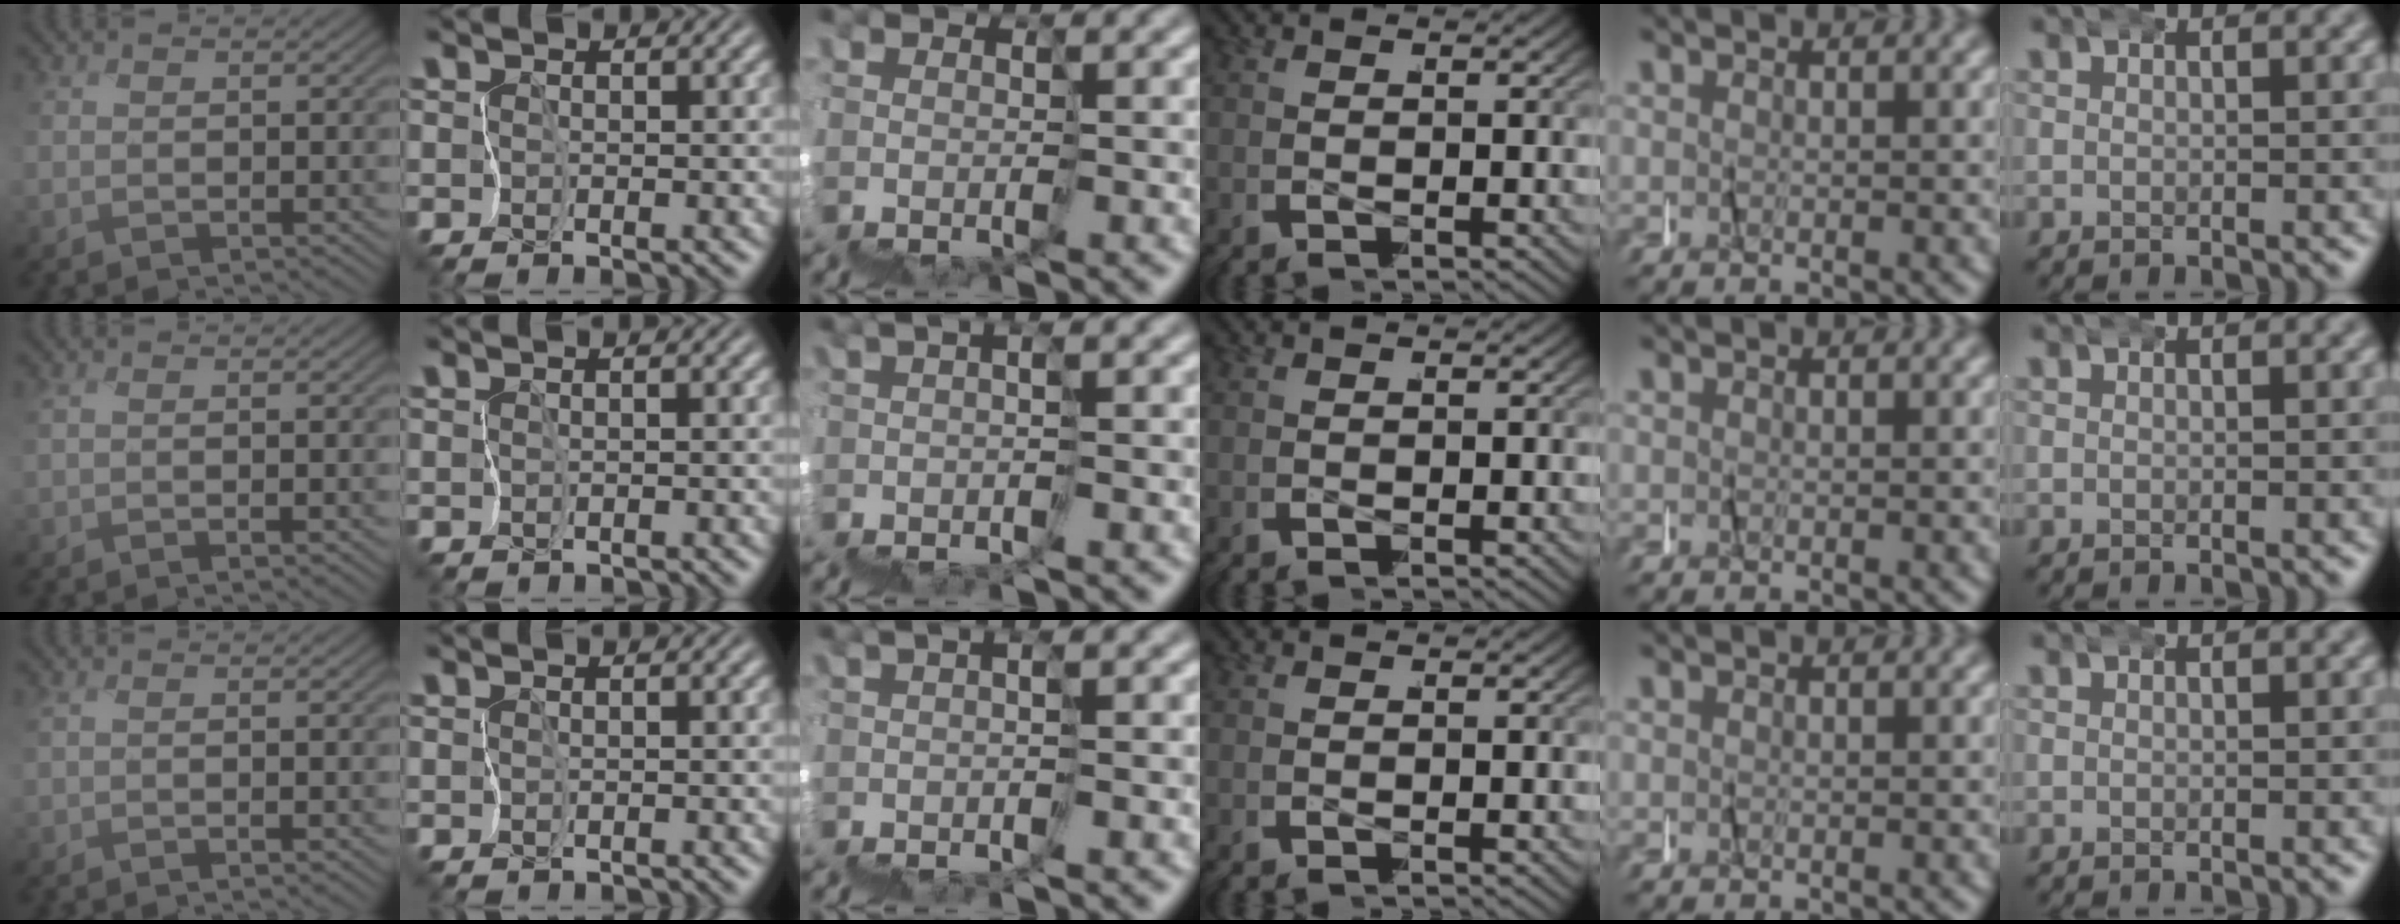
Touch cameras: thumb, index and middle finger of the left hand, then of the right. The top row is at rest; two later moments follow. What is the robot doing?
{"motion": "wrap", "object": "felt sheet"}